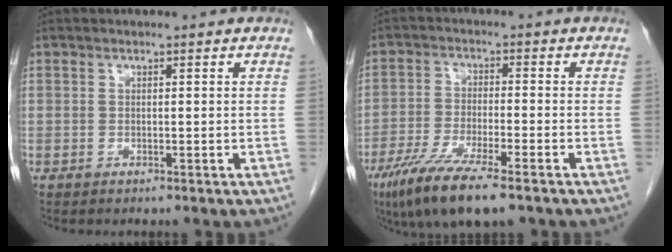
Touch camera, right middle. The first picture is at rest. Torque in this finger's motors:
{"motor_torque": [0.54, -0.31, 0.20, 0.14]}